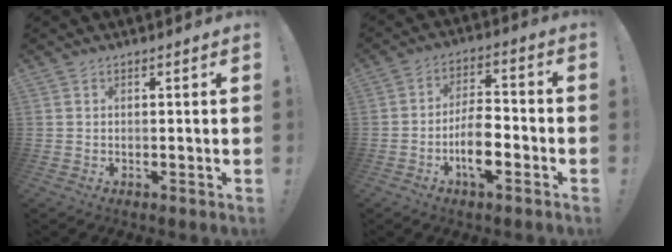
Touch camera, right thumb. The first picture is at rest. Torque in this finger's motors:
{"motor_torque": [2.13, 0.95, 1.10, -1.29, 0.17]}